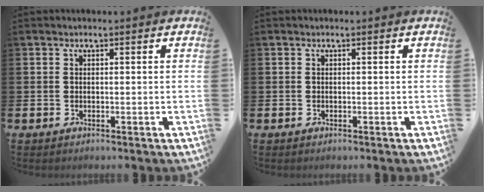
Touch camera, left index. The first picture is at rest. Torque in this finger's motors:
{"motor_torque": [-0.01, 0.04, 0.06, 0.00]}